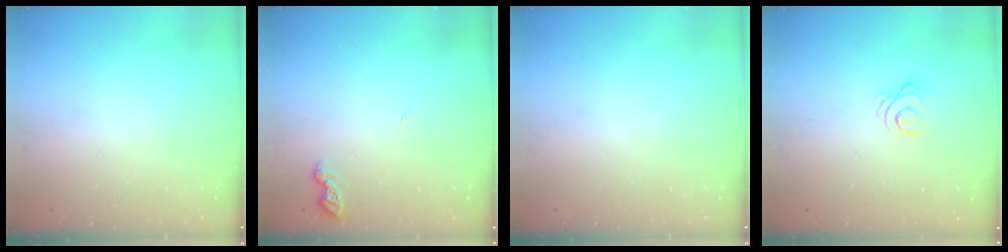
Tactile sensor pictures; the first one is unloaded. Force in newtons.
{"total": 4.5, "press": 4.4, "slide": 0.5}
{"total": 0.0}
{"total": 3.3, "press": 3.3, "slide": 0.2}